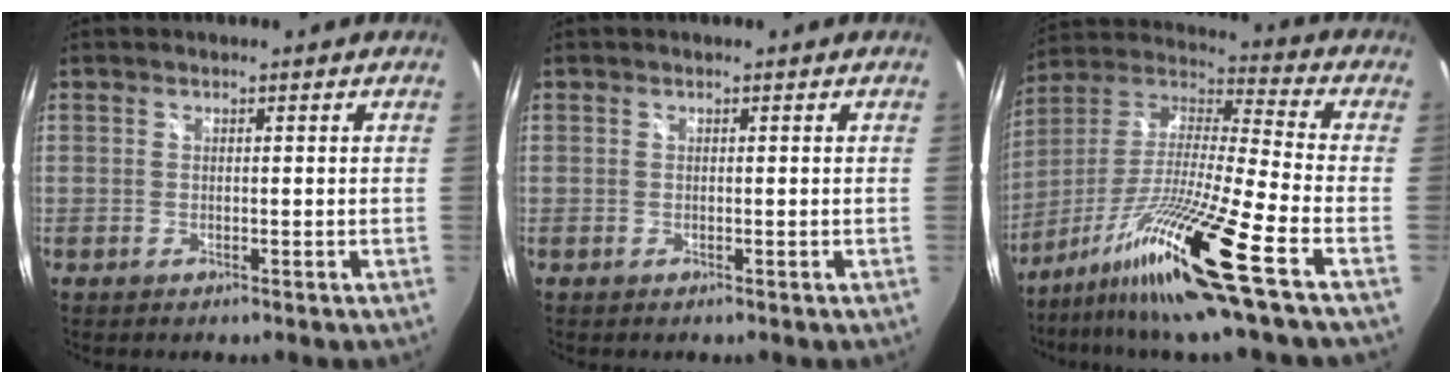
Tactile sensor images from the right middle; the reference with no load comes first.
{"total": 0.0}
{"total": 18.7, "force": [-11.9, -1.1, 14.5], "torque": [-0.267, -0.034, -0.219]}